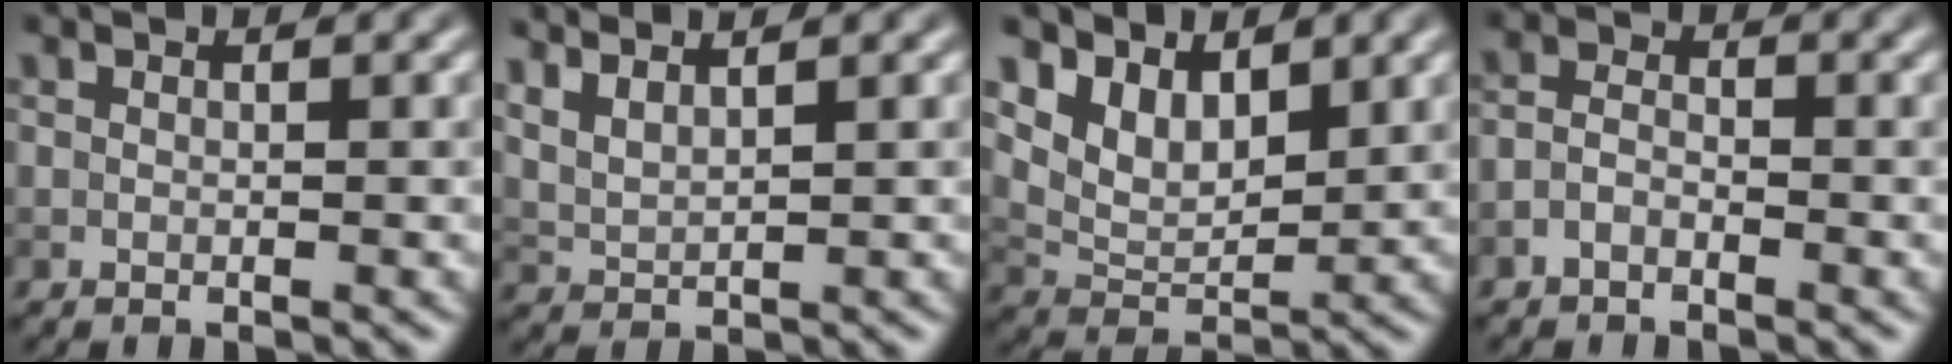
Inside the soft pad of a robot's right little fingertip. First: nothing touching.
{"total": 3.5, "force": [2.7, 1.0, 2.0], "torque": [-0.031, 0.015, 0.039]}
{"total": 4.2, "force": [2.8, 2.3, 2.0], "torque": [-0.044, -0.011, 0.051]}
{"total": 1.7, "force": [-1.1, 0.9, 1.0], "torque": [-0.019, 0.004, -0.027]}